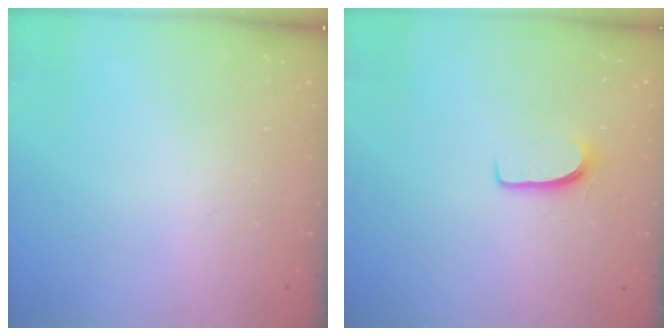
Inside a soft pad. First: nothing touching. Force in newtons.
{"total": 6.7, "press": 6.7, "slide": 0.5}